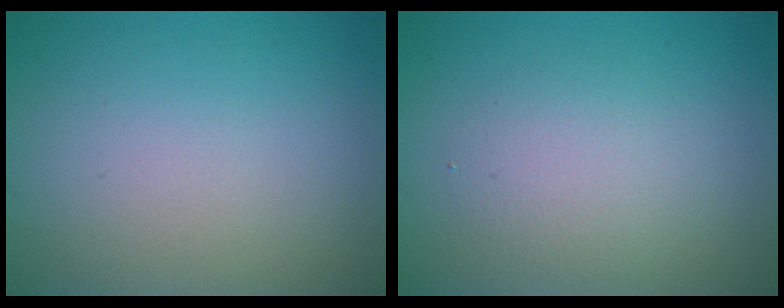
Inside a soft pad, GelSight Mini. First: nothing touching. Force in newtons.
{"total": 2.8, "press": 2.8, "slide": 0.2}